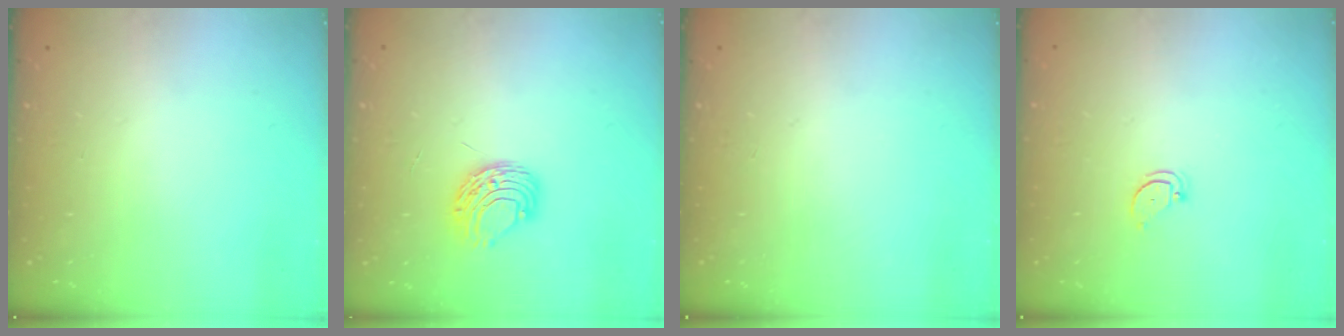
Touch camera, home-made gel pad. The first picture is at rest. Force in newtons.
{"total": 8.1, "press": 8.1, "slide": 0.5}
{"total": 0.0}
{"total": 2.6, "press": 2.6, "slide": 0.0}